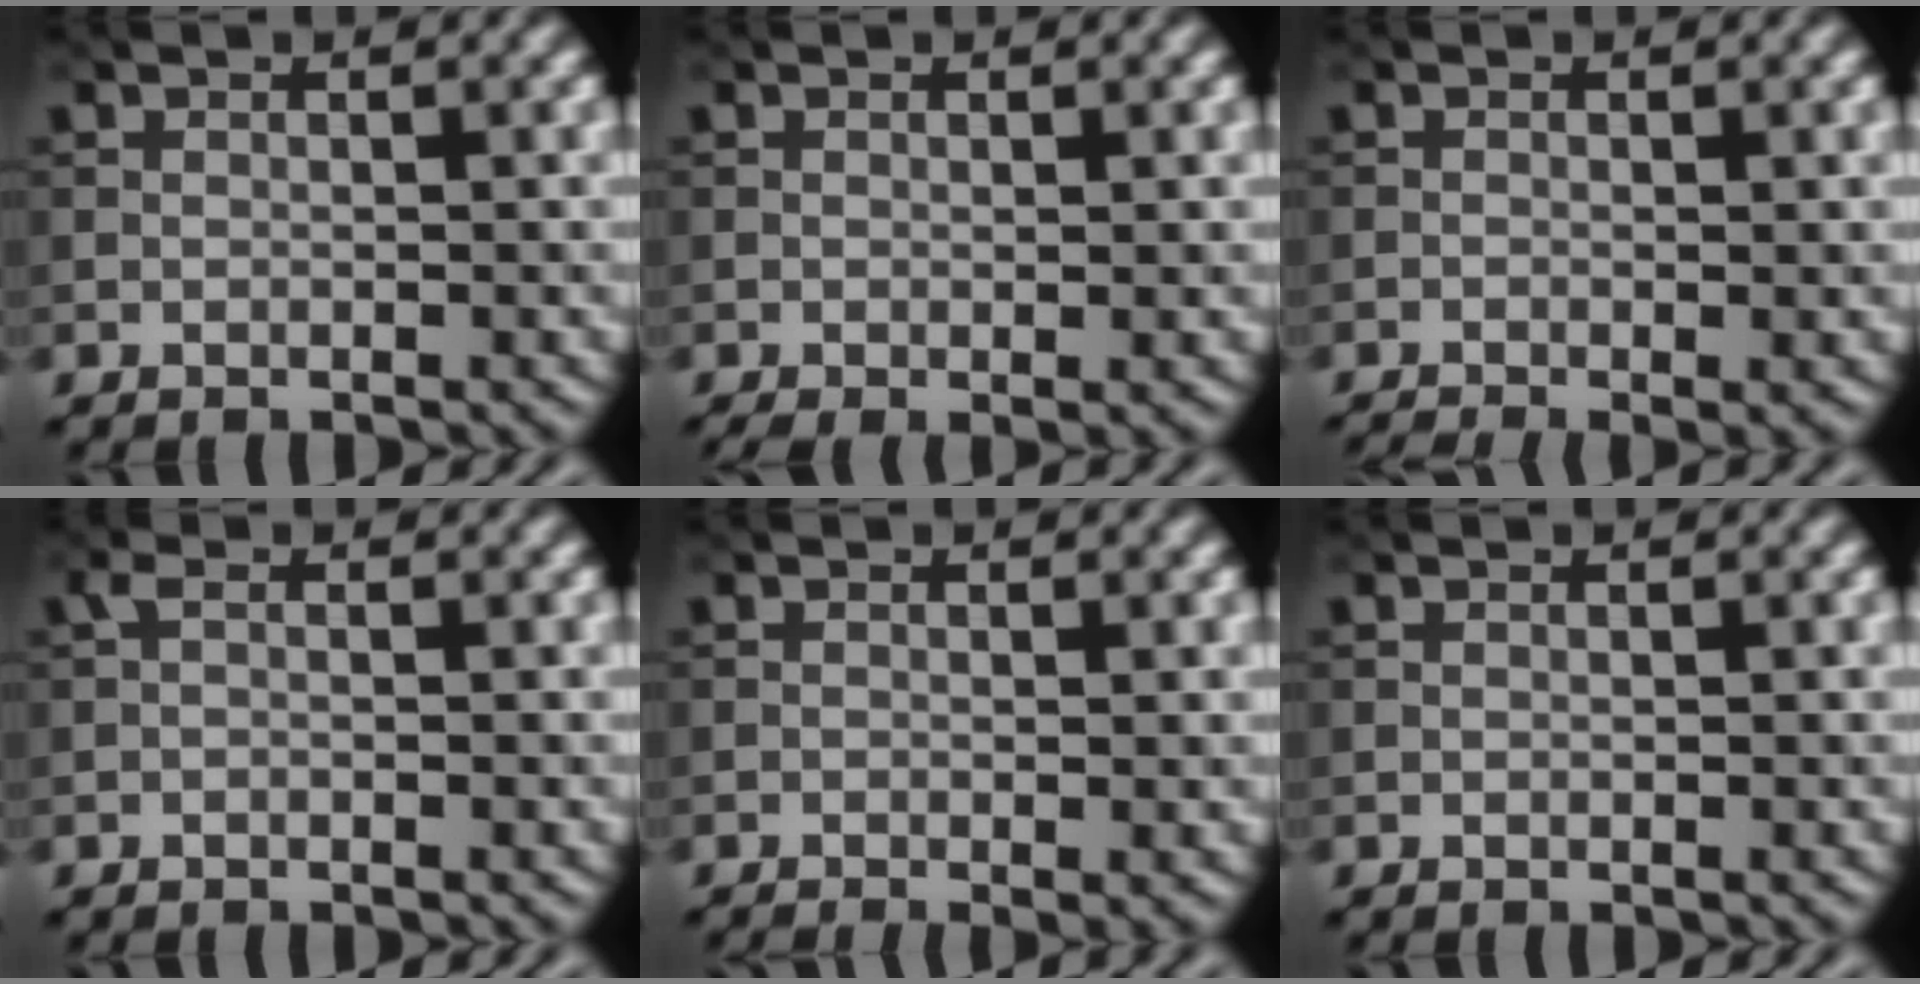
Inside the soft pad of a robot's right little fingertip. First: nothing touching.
{"total": 1.1, "force": [-0.1, 0.3, 1.1], "torque": [-0.018, -0.007, -0.002]}
{"total": 1.5, "force": [-0.8, 0.3, 1.2], "torque": [-0.021, -0.007, -0.018]}
{"total": 0.8, "force": [-0.2, 0.3, 0.7], "torque": [-0.017, 0.001, -0.006]}
{"total": 1.3, "force": [-0.5, 0.4, 1.2], "torque": [-0.018, -0.006, -0.010]}
{"total": 0.0}